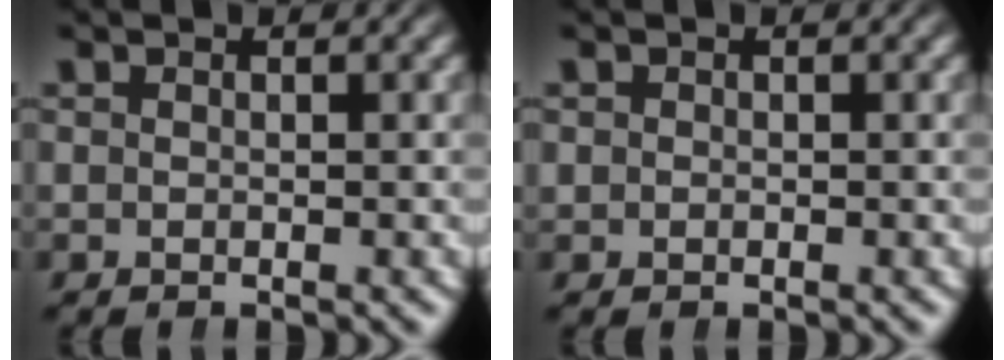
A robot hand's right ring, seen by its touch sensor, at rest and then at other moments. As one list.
[{"total": 0.0}]